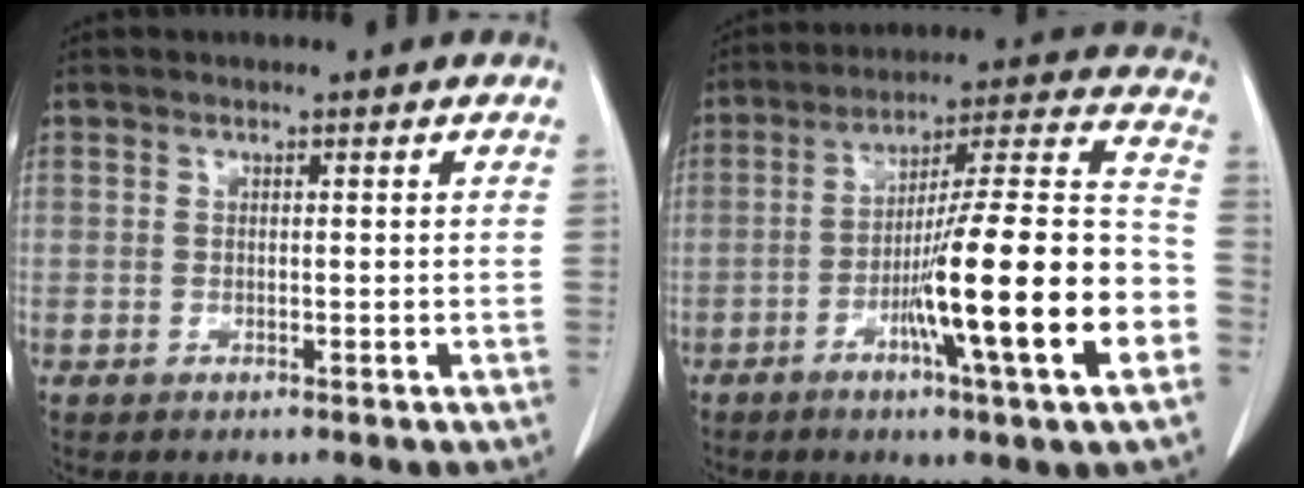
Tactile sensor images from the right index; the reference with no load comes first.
{"total": 20.7, "force": [-6.8, 0.3, 19.6], "torque": [-0.277, 0.000, -0.109]}